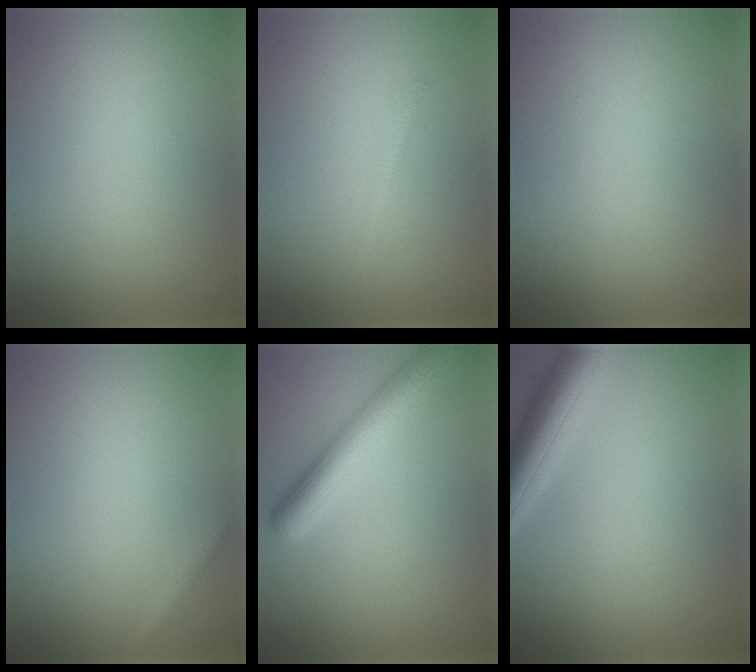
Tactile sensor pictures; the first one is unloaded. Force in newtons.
{"total": 0.5, "press": 0.5, "slide": 0.1}
{"total": 0.0}
{"total": 2.3, "press": 2.3, "slide": 0.1}
{"total": 4.8, "press": 4.8, "slide": 0.2}
{"total": 5.3, "press": 5.3, "slide": 0.3}